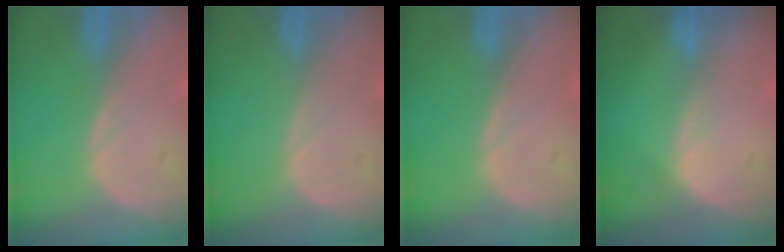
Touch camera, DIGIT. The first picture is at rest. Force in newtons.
{"total": 0.0}
{"total": 0.0}
{"total": 1.5, "press": 1.0, "slide": 1.1}